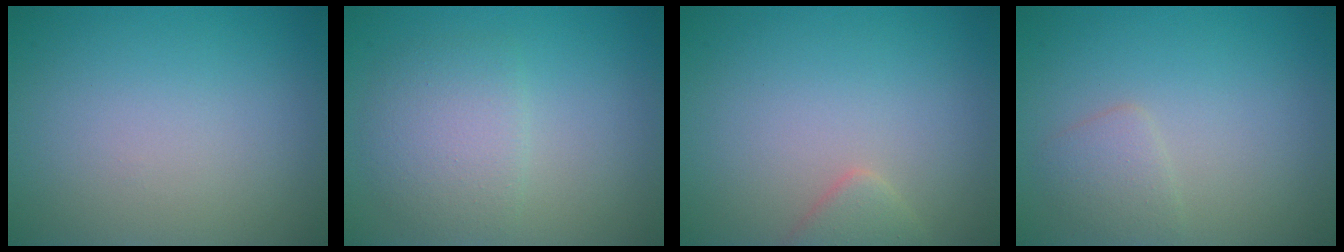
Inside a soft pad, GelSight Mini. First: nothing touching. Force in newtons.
{"total": 3.3, "press": 3.3, "slide": 0.2}
{"total": 1.7, "press": 1.7, "slide": 0.1}
{"total": 1.7, "press": 1.7, "slide": 0.0}